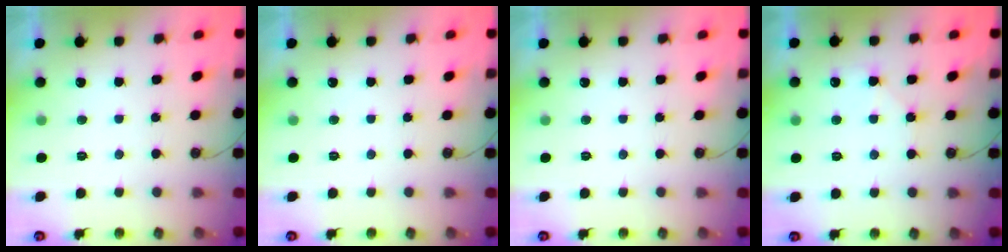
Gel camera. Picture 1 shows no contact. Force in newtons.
{"total": 0.0}
{"total": 0.0}
{"total": 6.0, "press": 5.9, "slide": 0.8}